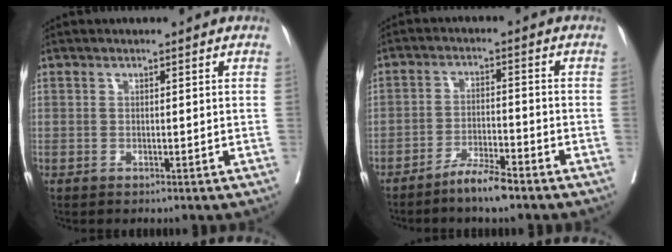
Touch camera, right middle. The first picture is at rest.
{"total": 5.0, "force": [-4.1, 0.4, 2.9], "torque": [-0.052, -0.006, -0.078]}